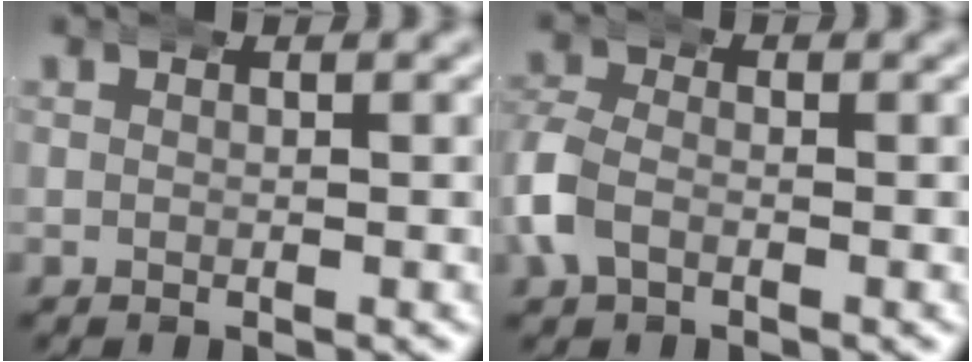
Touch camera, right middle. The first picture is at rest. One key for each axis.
{"total": 3.7, "fx": -1.3, "fy": 3.1, "fz": 1.6, "tx": -0.070, "ty": -0.015, "tz": -0.020}